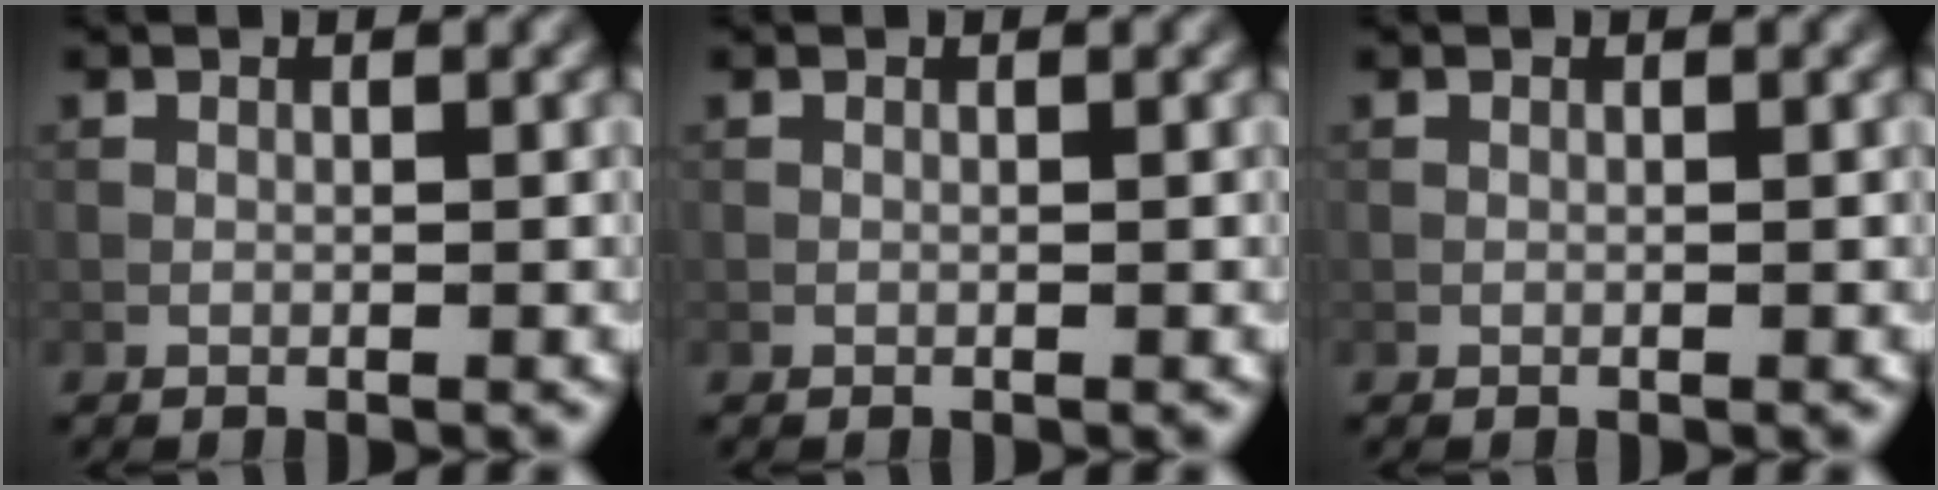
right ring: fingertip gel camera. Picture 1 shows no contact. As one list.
[{"total": 0.0}, {"total": 0.0}]